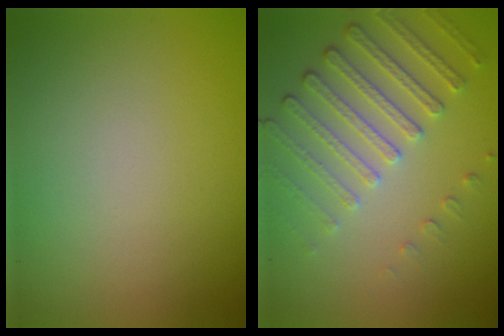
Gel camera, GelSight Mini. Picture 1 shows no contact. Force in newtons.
{"total": 4.5, "press": 3.4, "slide": 2.9}